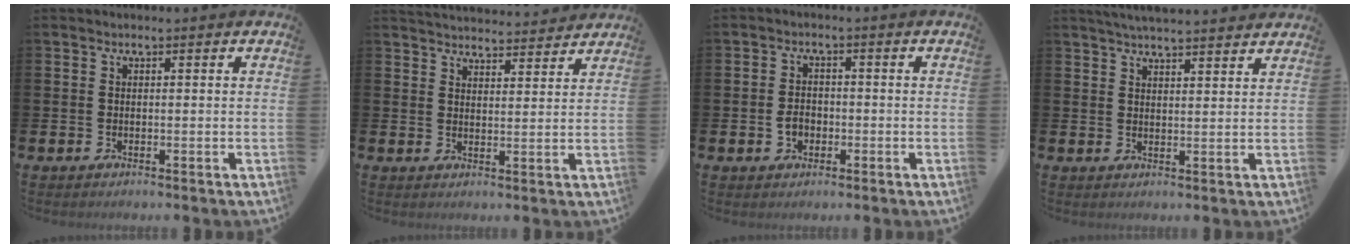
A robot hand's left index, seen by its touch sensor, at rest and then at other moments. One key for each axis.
{"total": 4.3, "fx": 4.3, "fy": 0.4, "fz": 0.1, "tx": -0.009, "ty": -0.028, "tz": 0.077}
{"total": 2.4, "fx": -0.7, "fy": 1.9, "fz": 1.3, "tx": -0.020, "ty": 0.001, "tz": -0.018}
{"total": 3.7, "fx": 3.7, "fy": -0.1, "fz": 0.7, "tx": -0.016, "ty": -0.017, "tz": 0.066}